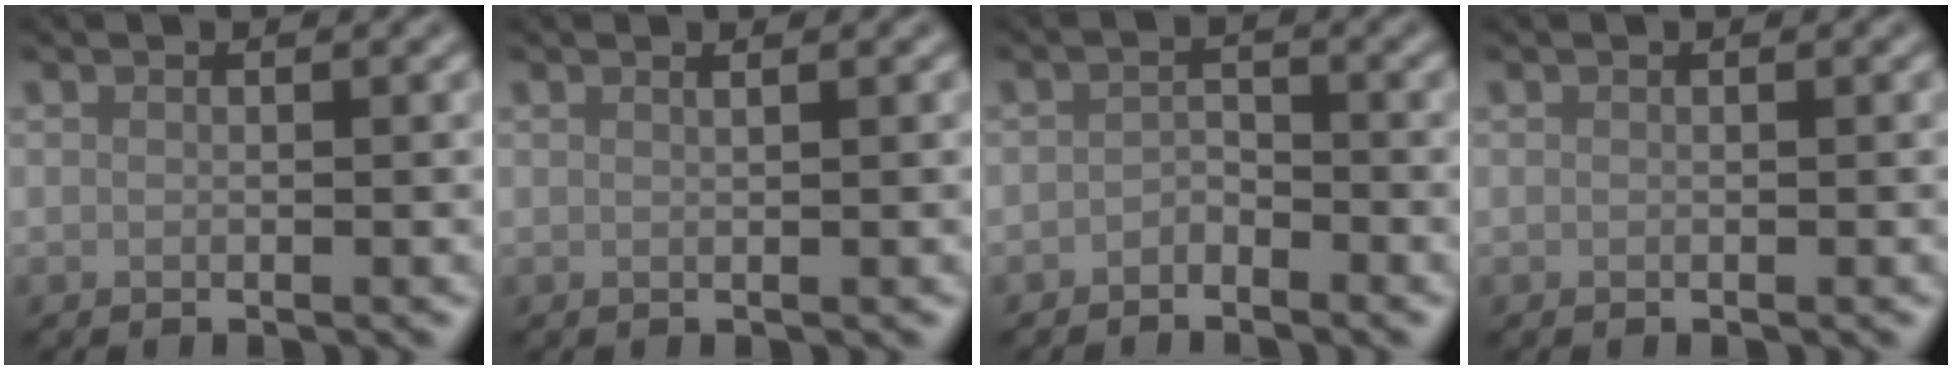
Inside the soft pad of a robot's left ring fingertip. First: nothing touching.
{"total": 0.8, "force": [0.5, 0.3, 0.5], "torque": [-0.001, -0.001, 0.002]}
{"total": 1.4, "force": [-1.1, 0.7, 0.5], "torque": [-0.010, 0.005, -0.022]}
{"total": 0.0}